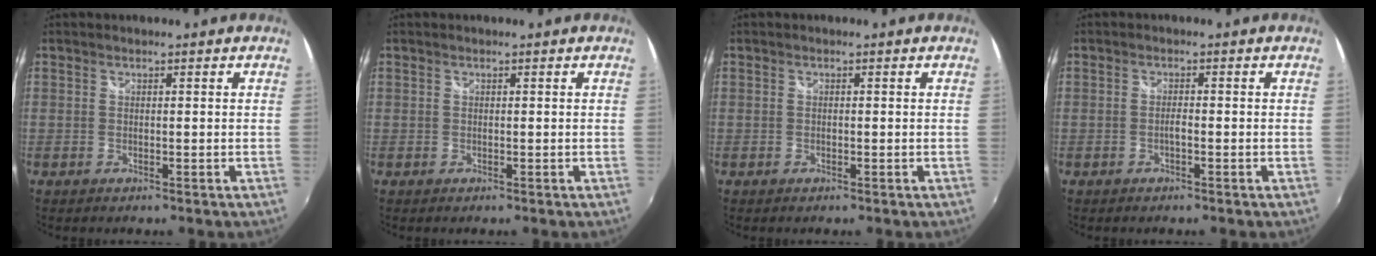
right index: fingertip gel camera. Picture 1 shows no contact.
{"total": 0.0}
{"total": 0.0}
{"total": 1.0, "force": [-0.6, 0.2, 0.8], "torque": [-0.017, 0.001, -0.011]}